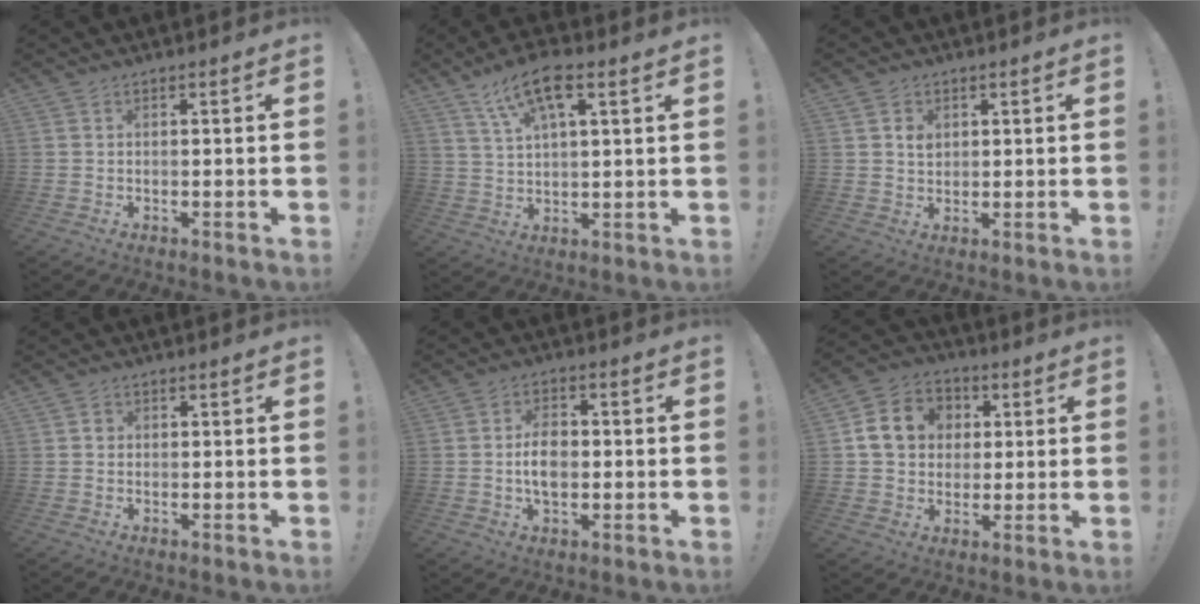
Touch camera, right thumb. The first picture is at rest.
{"total": 10.8, "force": [6.2, 3.3, 8.2], "torque": [-0.140, -0.022, 0.109]}
{"total": 3.3, "force": [1.3, 2.7, 1.3], "torque": [-0.008, -0.005, 0.022]}
{"total": 1.3, "force": [0.0, 1.2, 0.5], "torque": [-0.001, 0.002, -0.003]}
{"total": 7.3, "force": [-0.8, 4.8, 5.4], "torque": [-0.085, 0.003, -0.018]}
{"total": 12.2, "force": [2.4, 10.6, 5.5], "torque": [-0.076, 0.007, 0.053]}